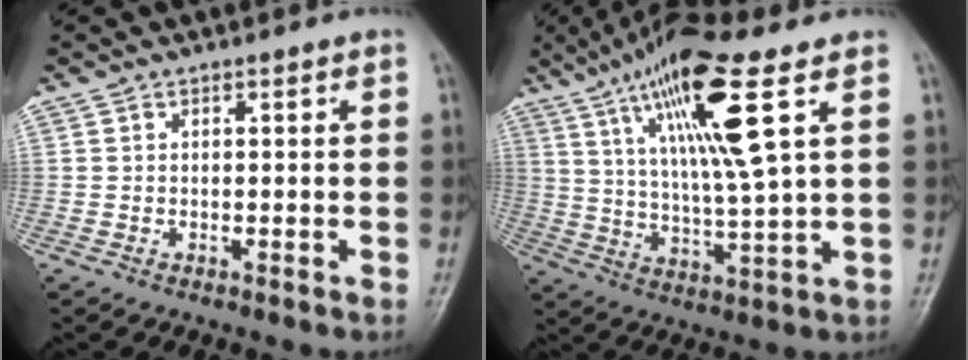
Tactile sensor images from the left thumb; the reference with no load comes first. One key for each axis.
{"total": 18.1, "fx": 8.1, "fy": 2.6, "fz": 16.0, "tx": -0.291, "ty": -0.019, "tz": 0.142}